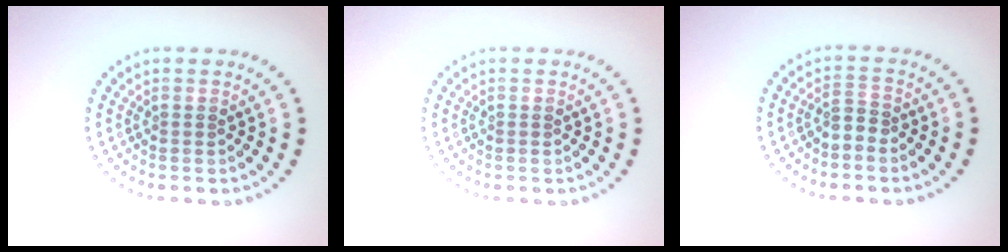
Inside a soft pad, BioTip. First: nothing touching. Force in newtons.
{"total": 0.0}
{"total": 1.6, "press": 1.2, "slide": 1.1}